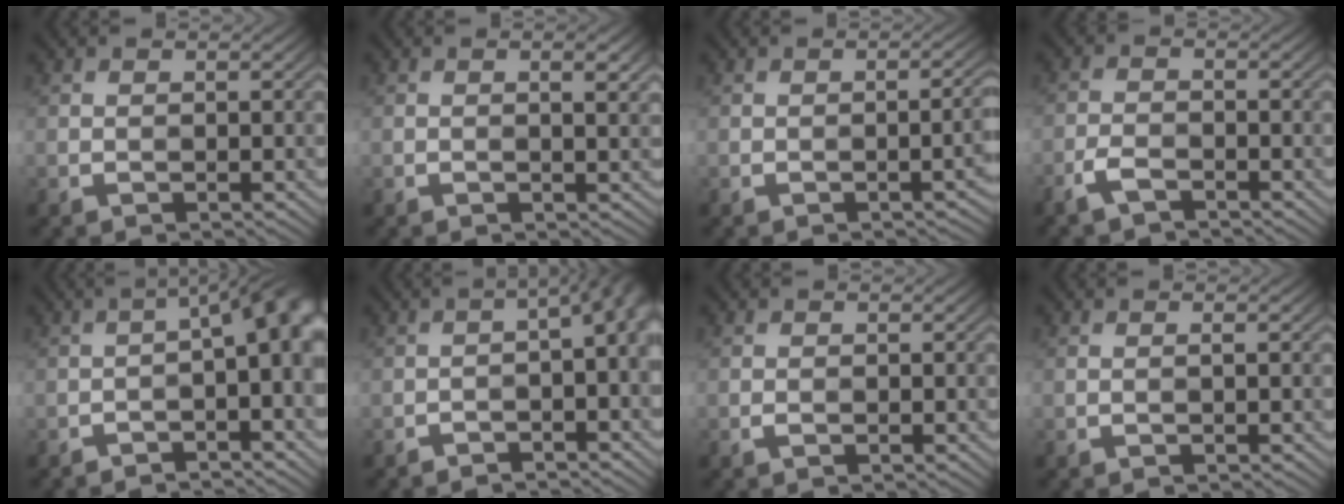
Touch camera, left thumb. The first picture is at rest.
{"total": 2.1, "force": [1.4, 0.2, 1.6], "torque": [-0.007, 0.007, 0.013]}
{"total": 3.7, "force": [-1.6, 1.0, 3.1], "torque": [-0.024, 0.007, -0.018]}
{"total": 3.0, "force": [-1.9, 1.2, 2.0], "torque": [-0.042, -0.005, -0.041]}
{"total": 10.6, "force": [-2.4, 3.6, 9.7], "torque": [-0.102, 0.005, -0.025]}
{"total": 8.8, "force": [-3.1, 2.9, 7.8], "torque": [-0.091, 0.001, -0.030]}
{"total": 0.8, "force": [0.8, 0.1, 0.1], "torque": [0.007, 0.002, 0.011]}
{"total": 0.9, "force": [0.6, 0.0, 0.7], "torque": [0.003, 0.003, 0.005]}